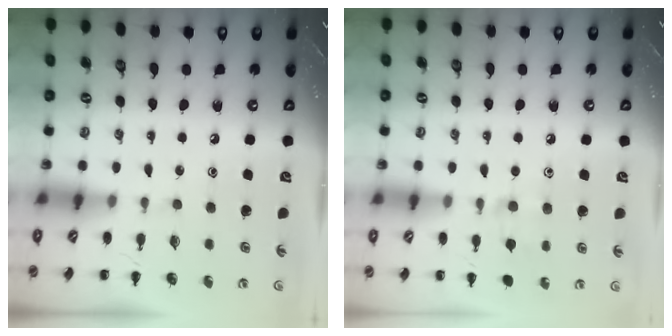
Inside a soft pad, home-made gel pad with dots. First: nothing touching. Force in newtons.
{"total": 7.5, "press": 7.2, "slide": 2.3}